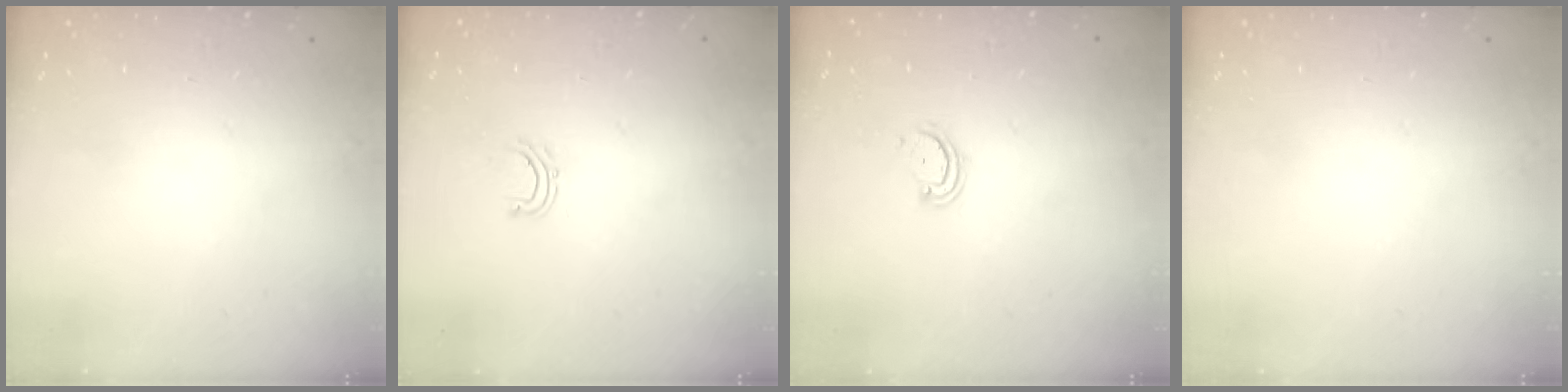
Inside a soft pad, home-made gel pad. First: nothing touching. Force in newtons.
{"total": 5.3, "press": 5.2, "slide": 0.6}
{"total": 2.6, "press": 2.6, "slide": 0.3}
{"total": 0.0}